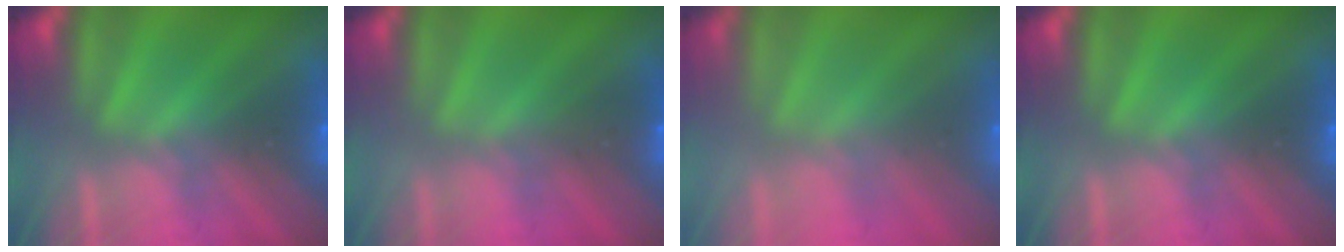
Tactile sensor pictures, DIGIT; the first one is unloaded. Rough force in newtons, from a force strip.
{"total": 3.0}
{"total": 2.4}
{"total": 0.0}